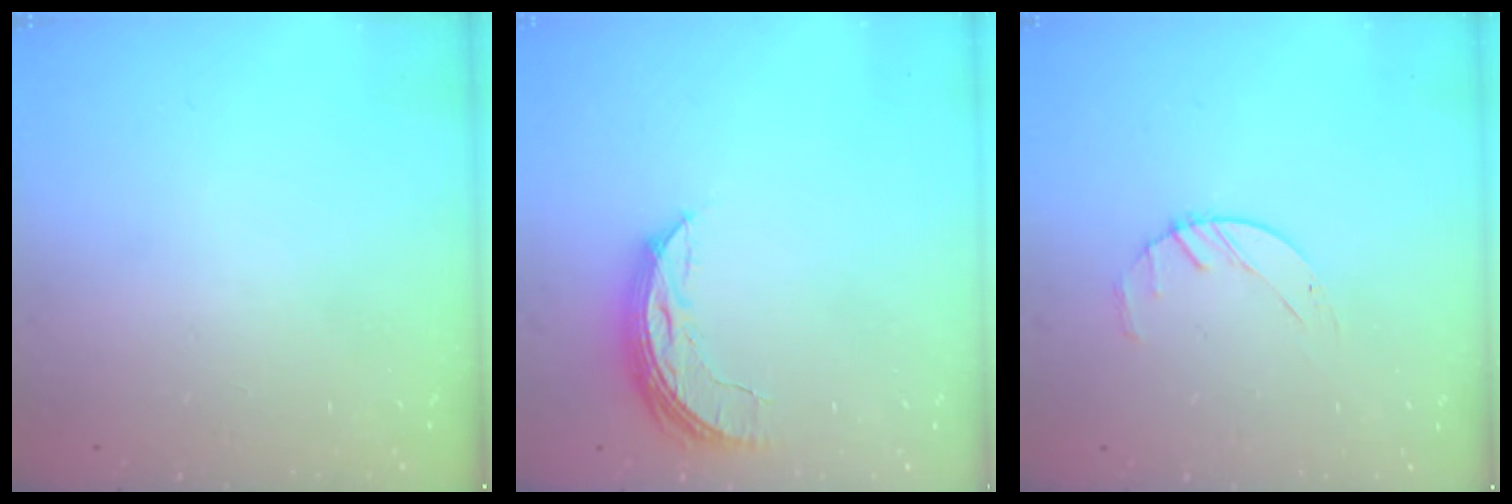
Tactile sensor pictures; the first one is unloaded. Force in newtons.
{"total": 6.7, "press": 6.7, "slide": 0.4}
{"total": 2.5, "press": 2.5, "slide": 0.4}